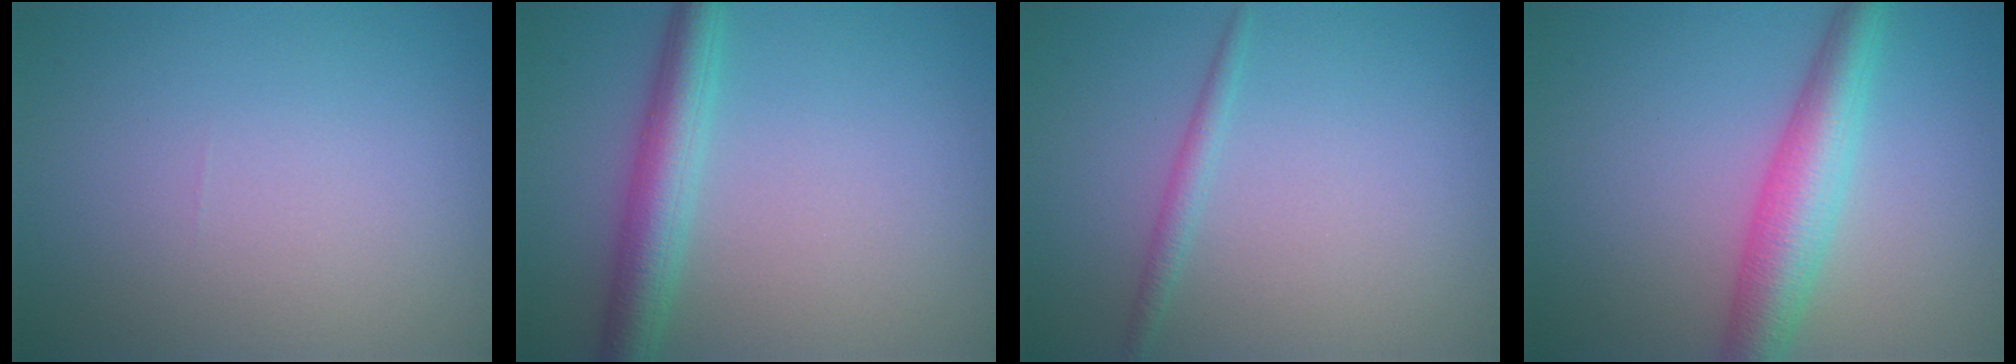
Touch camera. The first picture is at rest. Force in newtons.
{"total": 4.3, "press": 4.3, "slide": 0.1}
{"total": 1.3, "press": 1.3, "slide": 0.0}
{"total": 5.1, "press": 5.1, "slide": 0.0}